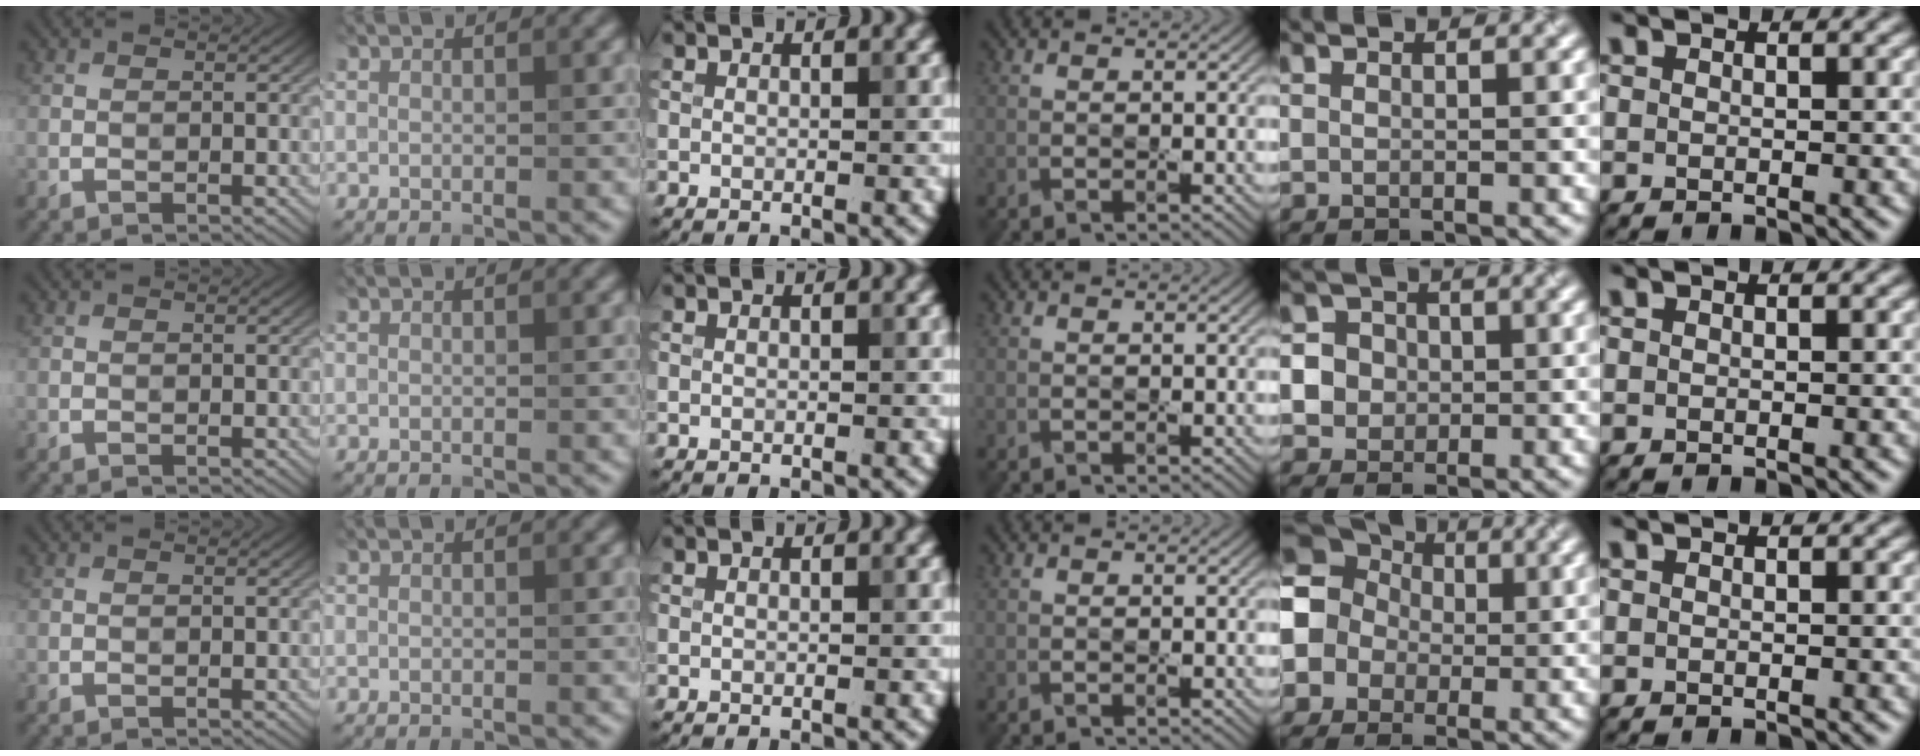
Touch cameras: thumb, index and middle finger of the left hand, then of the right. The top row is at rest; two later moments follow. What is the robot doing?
{"motion": "press", "object": "joystick"}